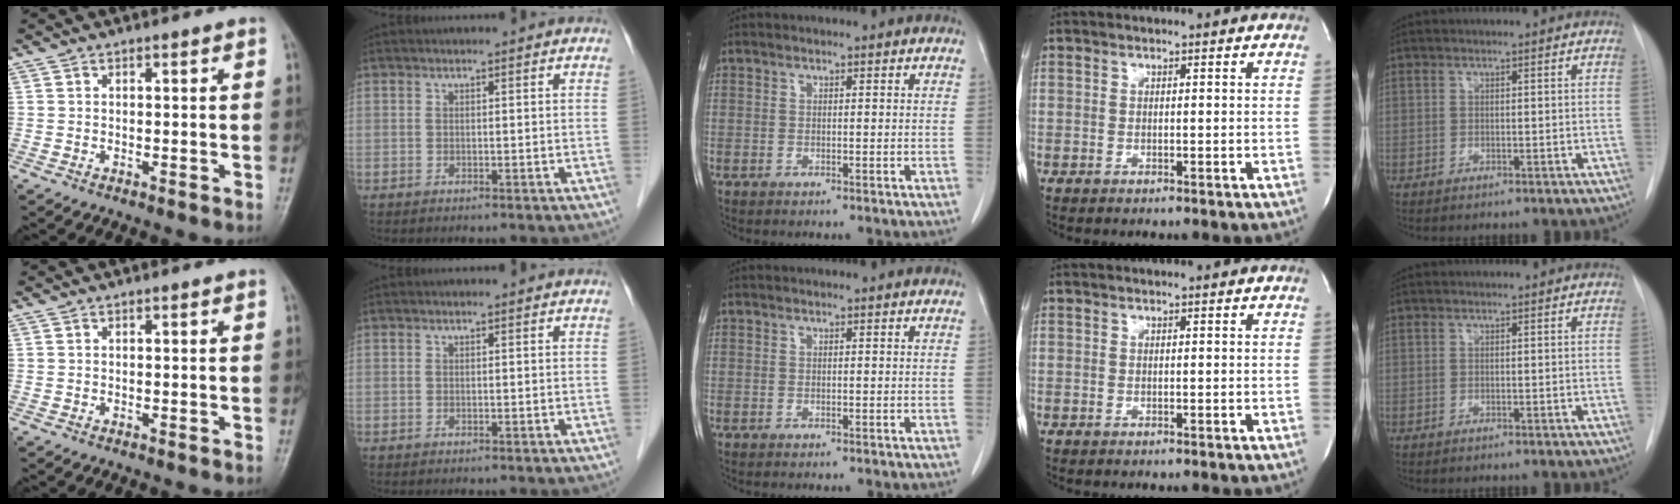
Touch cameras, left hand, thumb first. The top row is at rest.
{}